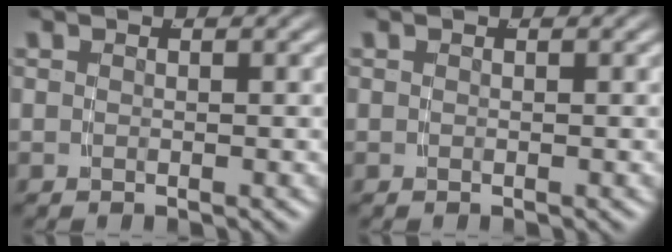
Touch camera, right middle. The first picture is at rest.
{"total": 0.0}